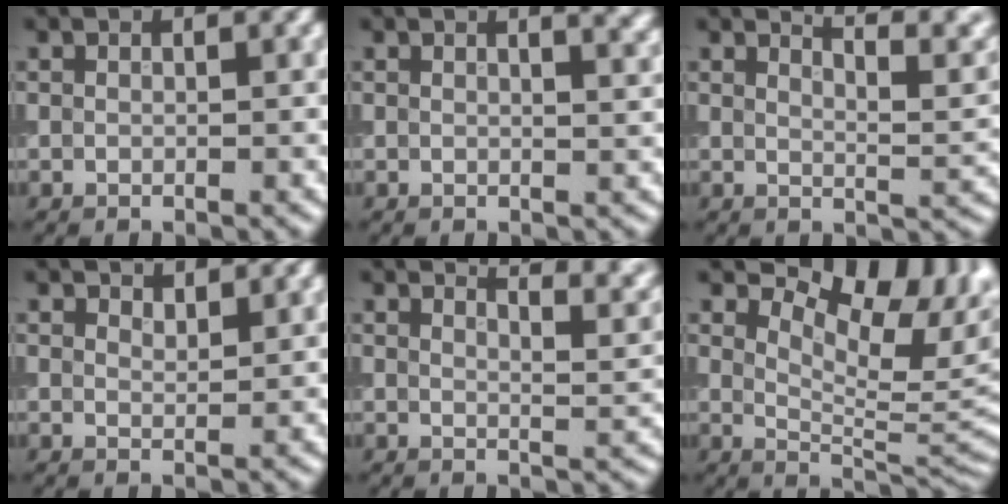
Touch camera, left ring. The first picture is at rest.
{"total": 4.1, "force": [2.4, 1.9, 2.7], "torque": [-0.002, 0.025, 0.007]}
{"total": 6.1, "force": [4.5, 1.4, 3.8], "torque": [-0.041, 0.015, 0.061]}
{"total": 1.8, "force": [1.6, 0.5, 0.5], "torque": [-0.012, 0.001, 0.024]}
{"total": 6.4, "force": [5.0, 1.6, 3.6], "torque": [-0.032, 0.018, 0.055]}
{"total": 10.1, "force": [5.4, 4.8, 7.2], "torque": [-0.101, 0.007, 0.076]}